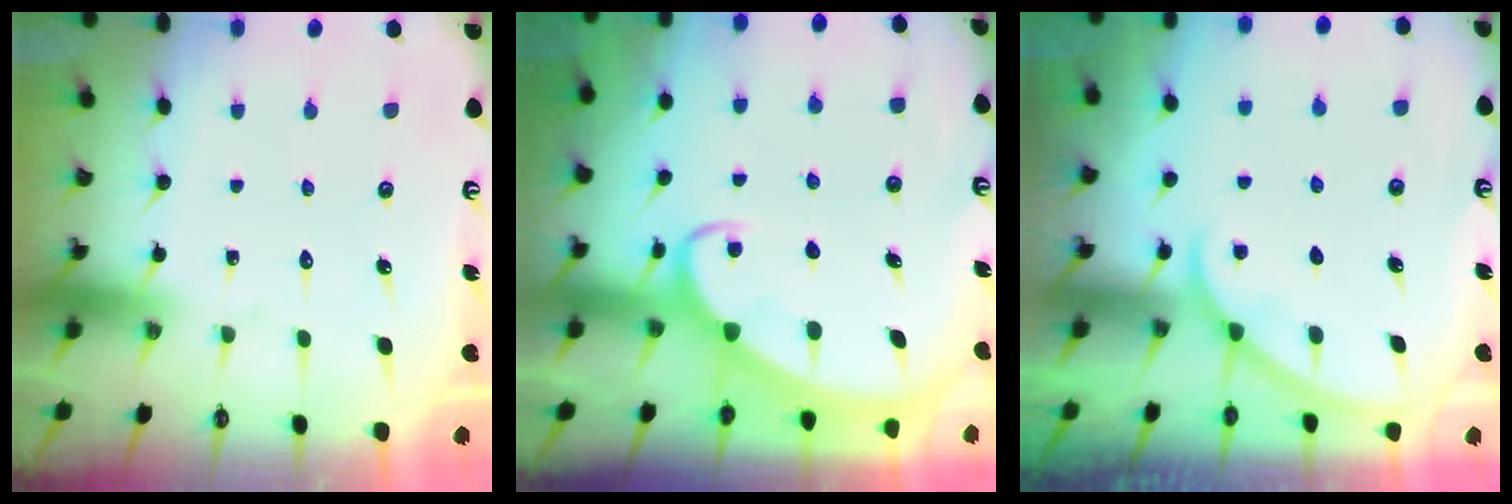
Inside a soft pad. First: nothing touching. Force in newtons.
{"total": 3.0, "press": 3.0, "slide": 0.4}
{"total": 3.2, "press": 3.1, "slide": 0.4}